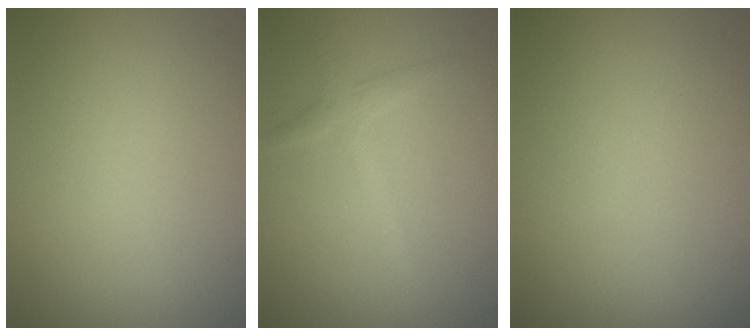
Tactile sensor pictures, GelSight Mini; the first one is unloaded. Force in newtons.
{"total": 1.8, "press": 1.8, "slide": 0.1}
{"total": 0.0}